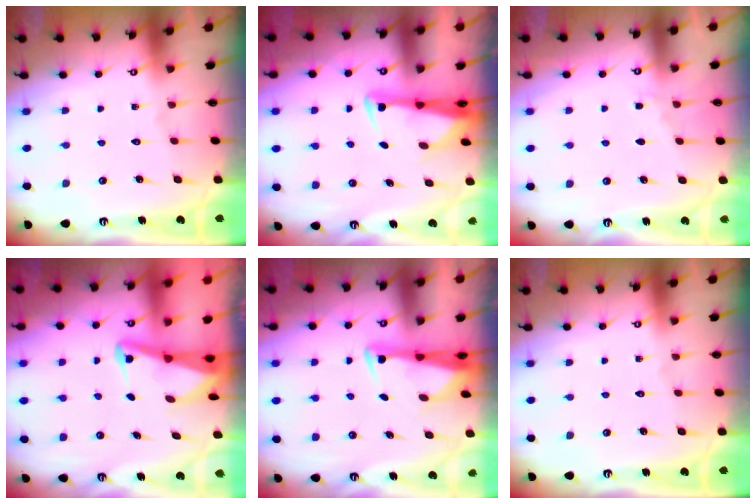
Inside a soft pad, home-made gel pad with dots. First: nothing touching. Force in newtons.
{"total": 2.9, "press": 2.9, "slide": 0.7}
{"total": 3.6, "press": 3.5, "slide": 0.5}
{"total": 3.4, "press": 3.3, "slide": 0.7}
{"total": 2.9, "press": 2.8, "slide": 0.6}
{"total": 0.0}